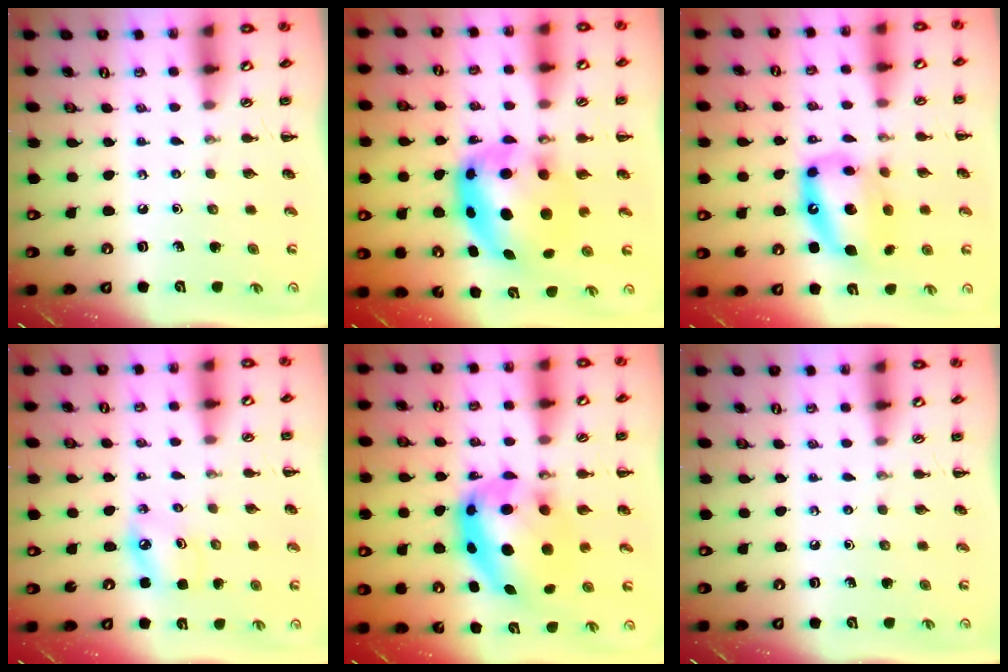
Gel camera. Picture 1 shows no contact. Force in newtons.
{"total": 8.6, "press": 8.4, "slide": 1.9}
{"total": 14.5, "press": 14.0, "slide": 3.9}
{"total": 4.9, "press": 4.8, "slide": 1.1}
{"total": 12.8, "press": 12.4, "slide": 3.1}
{"total": 0.0}